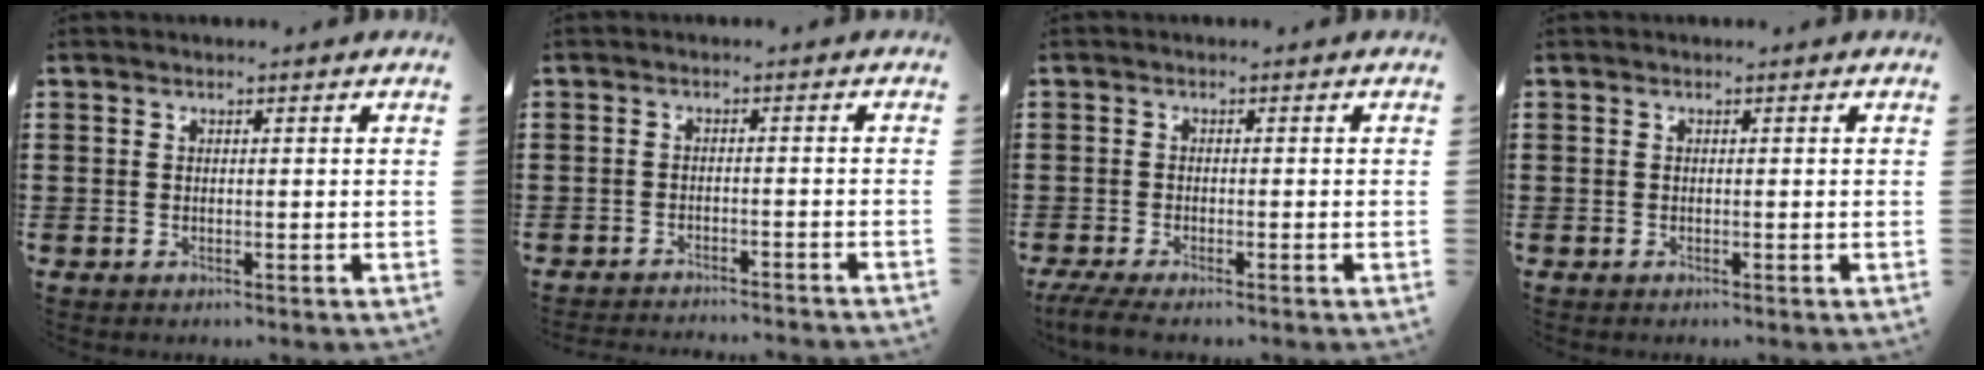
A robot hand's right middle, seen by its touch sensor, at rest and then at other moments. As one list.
[{"total": 2.2, "force": [-2.2, -0.2, 0.3], "torque": [-0.006, 0.003, -0.046]}, {"total": 2.2, "force": [-1.7, 0.1, 1.3], "torque": [-0.036, -0.008, -0.037]}, {"total": 0.0}]